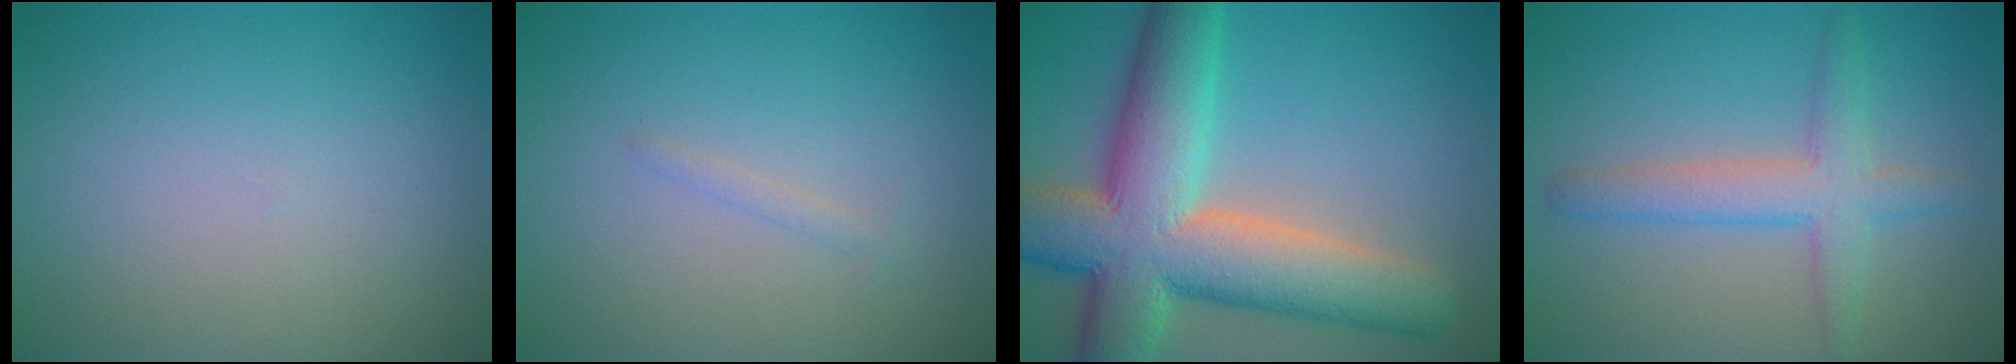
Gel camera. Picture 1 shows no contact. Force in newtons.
{"total": 0.7, "press": 0.7, "slide": 0.1}
{"total": 13.0, "press": 12.9, "slide": 1.0}
{"total": 3.8, "press": 3.8, "slide": 0.3}